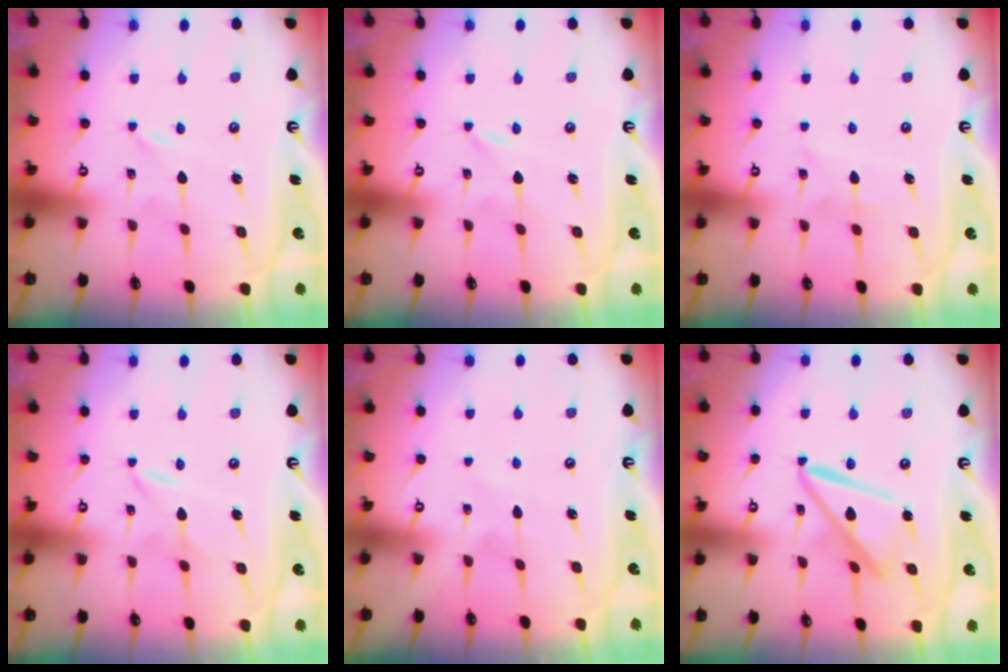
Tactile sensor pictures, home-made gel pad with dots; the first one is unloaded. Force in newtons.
{"total": 0.0}
{"total": 5.3, "press": 5.3, "slide": 0.4}
{"total": 1.7, "press": 1.7, "slide": 0.0}
{"total": 3.3, "press": 3.3, "slide": 0.5}
{"total": 12.9, "press": 12.8, "slide": 1.2}